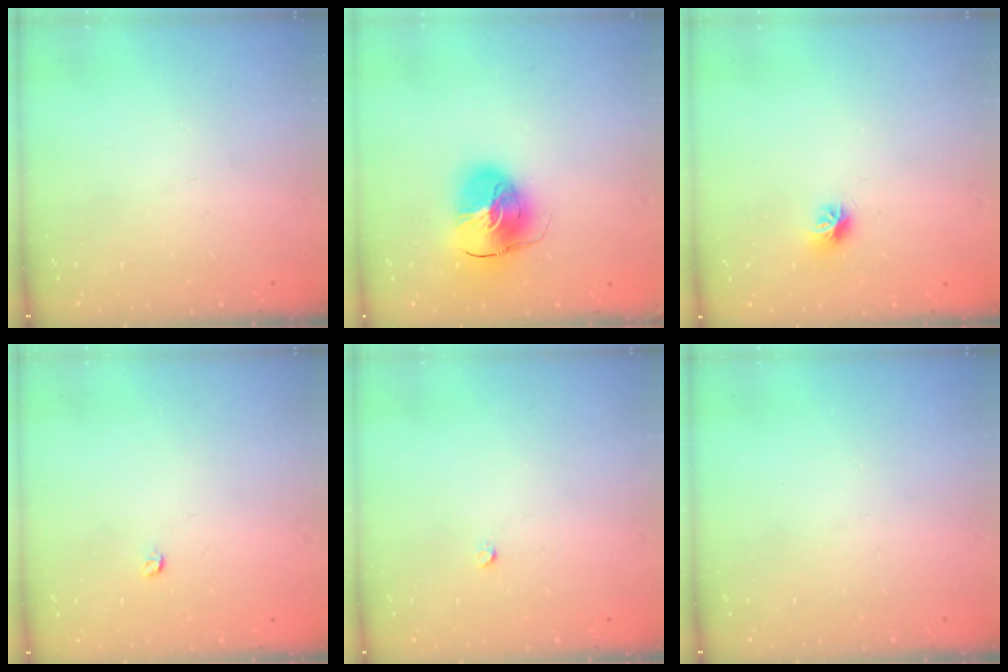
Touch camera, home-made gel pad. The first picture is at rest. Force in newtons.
{"total": 11.5, "press": 11.4, "slide": 1.5}
{"total": 7.4, "press": 7.3, "slide": 0.6}
{"total": 3.0, "press": 2.9, "slide": 0.4}
{"total": 2.2, "press": 2.2, "slide": 0.3}
{"total": 0.0}